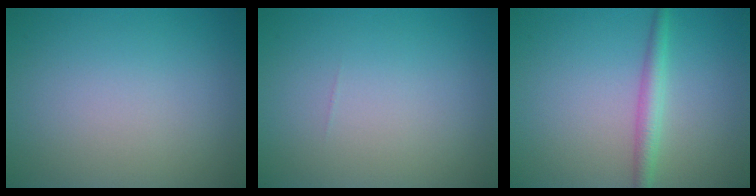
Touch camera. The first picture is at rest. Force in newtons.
{"total": 0.0}
{"total": 2.2, "press": 2.2, "slide": 0.1}